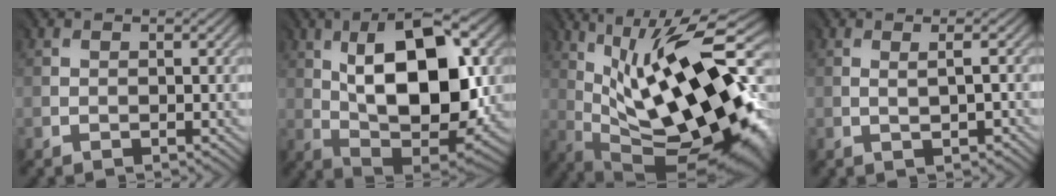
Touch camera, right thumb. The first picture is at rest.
{"total": 15.5, "force": [2.9, 7.3, 13.4], "torque": [-0.218, 0.013, 0.043]}
{"total": 19.7, "force": [1.5, 7.8, 18.1], "torque": [-0.294, 0.016, 0.024]}
{"total": 1.1, "force": [0.0, -0.3, 1.0], "torque": [-0.015, 0.000, 0.002]}